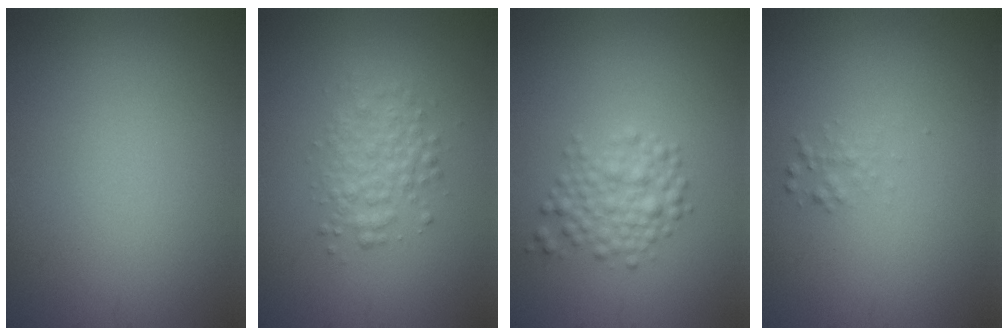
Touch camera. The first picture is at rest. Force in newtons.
{"total": 2.8, "press": 2.8, "slide": 0.0}
{"total": 2.8, "press": 2.8, "slide": 0.1}
{"total": 0.9, "press": 0.9, "slide": 0.1}